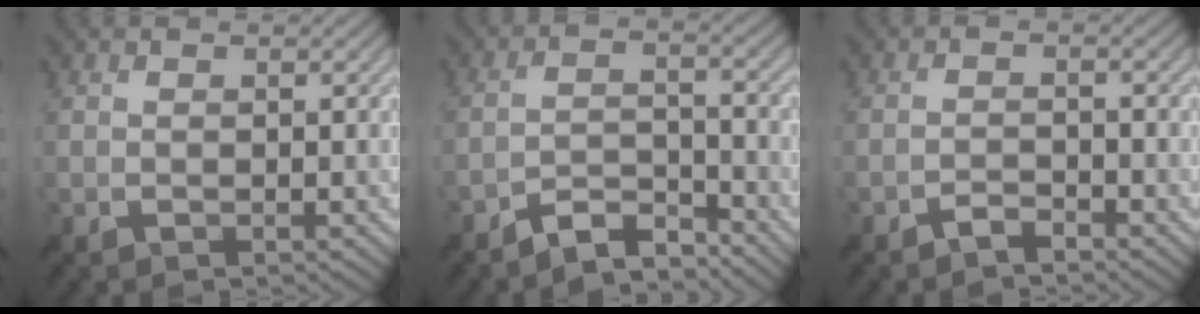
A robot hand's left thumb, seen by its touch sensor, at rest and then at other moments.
{"total": 5.1, "force": [-4.6, 1.2, 1.9], "torque": [-0.038, 0.002, -0.091]}
{"total": 1.7, "force": [-1.5, 0.3, 0.7], "torque": [-0.014, 0.003, -0.033]}